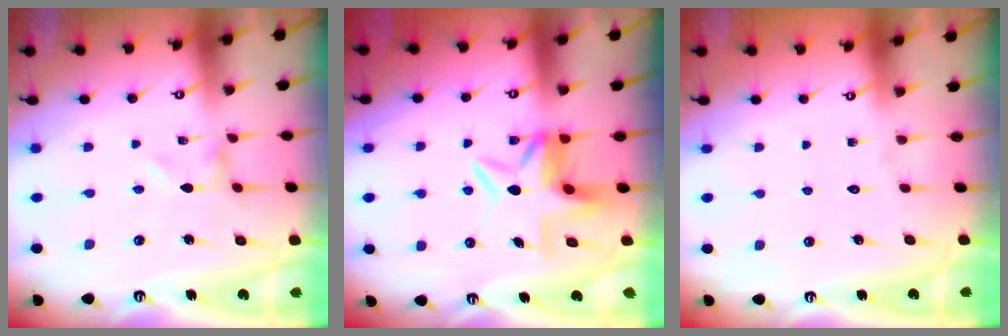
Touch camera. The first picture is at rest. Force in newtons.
{"total": 6.7, "press": 6.3, "slide": 2.3}
{"total": 1.4, "press": 1.4, "slide": 0.1}